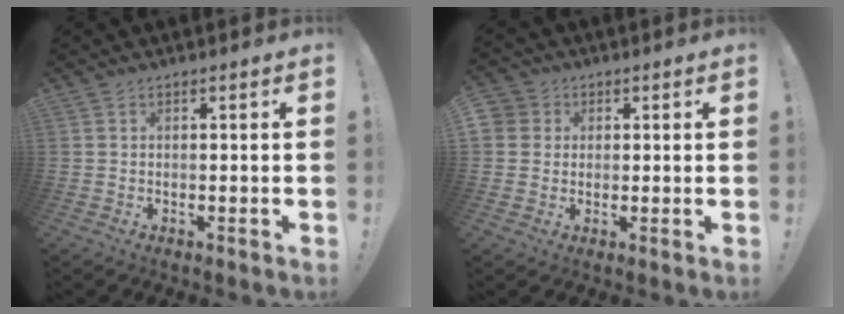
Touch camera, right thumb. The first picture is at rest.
{"total": 4.5, "force": [0.9, 4.2, 1.2], "torque": [-0.016, 0.002, 0.018]}